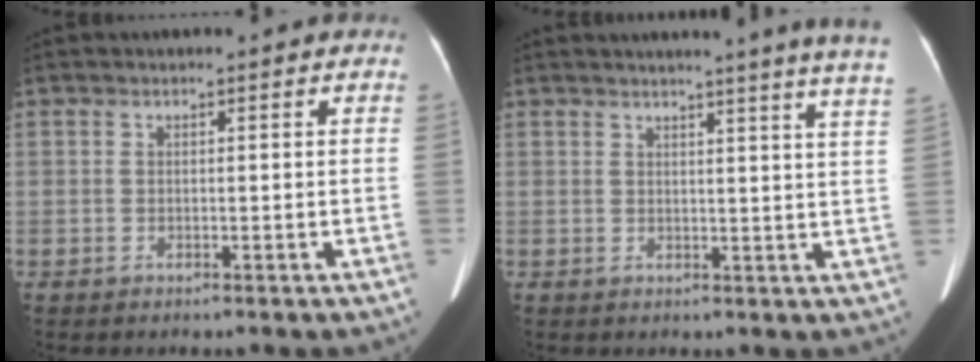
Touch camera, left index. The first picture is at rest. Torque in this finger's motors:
{"motor_torque": [-0.43, -0.43, -0.02, -0.08]}